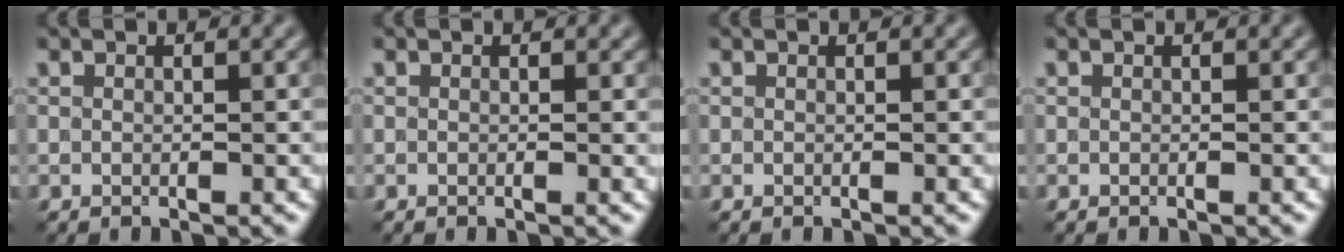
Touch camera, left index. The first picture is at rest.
{"total": 0.0}
{"total": 0.0}
{"total": 0.0}